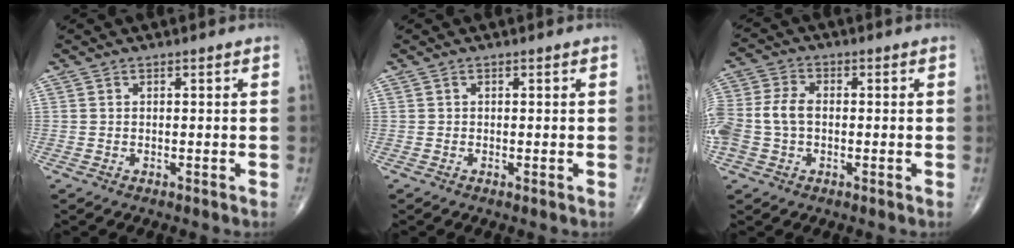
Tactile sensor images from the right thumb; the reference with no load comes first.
{"total": 0.0}
{"total": 9.3, "force": [-0.6, 6.4, 6.7], "torque": [-0.160, 0.021, -0.016]}